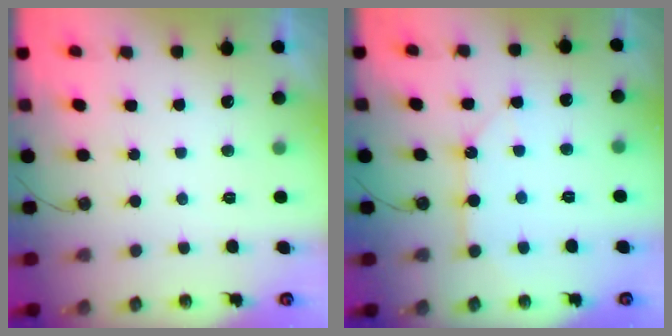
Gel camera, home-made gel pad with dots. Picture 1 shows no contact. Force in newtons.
{"total": 9.3, "press": 9.3, "slide": 0.6}